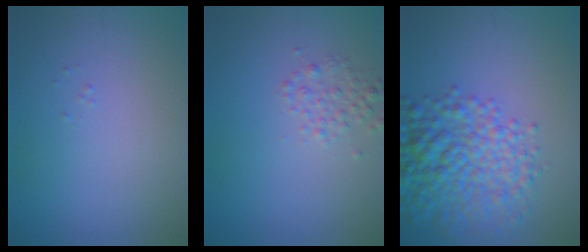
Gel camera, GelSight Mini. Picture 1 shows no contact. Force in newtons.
{"total": 1.7, "press": 1.7, "slide": 0.0}
{"total": 7.0, "press": 7.0, "slide": 0.2}